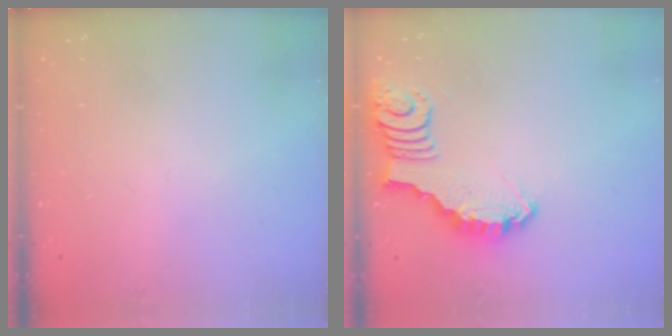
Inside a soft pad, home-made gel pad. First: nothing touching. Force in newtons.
{"total": 3.8, "press": 3.8, "slide": 0.1}